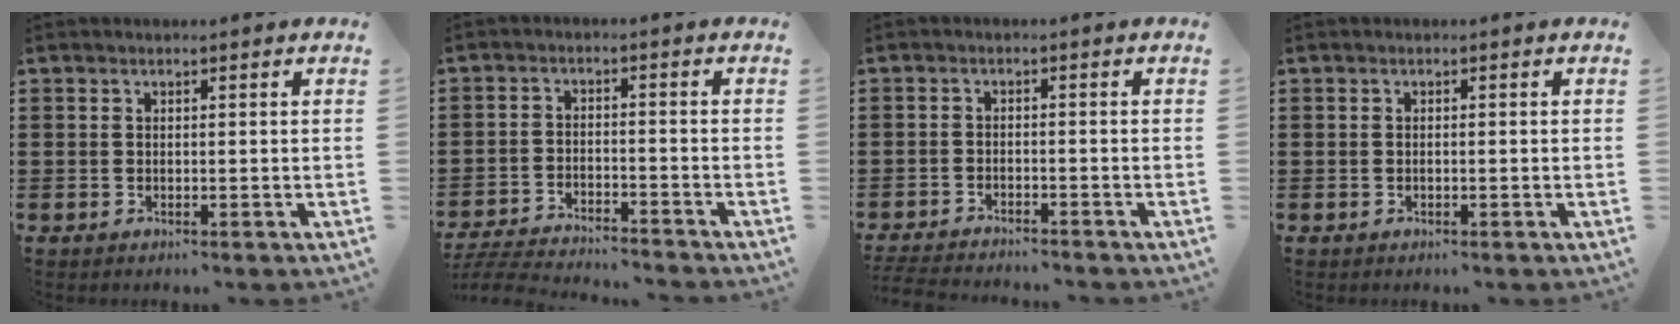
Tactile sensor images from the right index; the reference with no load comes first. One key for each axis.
{"total": 4.7, "fx": -4.7, "fy": 0.0, "fz": 0.8, "tx": -0.025, "ty": -0.006, "tz": -0.097}
{"total": 2.7, "fx": -2.7, "fy": -0.1, "fz": 0.1, "tx": -0.011, "ty": -0.006, "tz": -0.057}
{"total": 0.0}